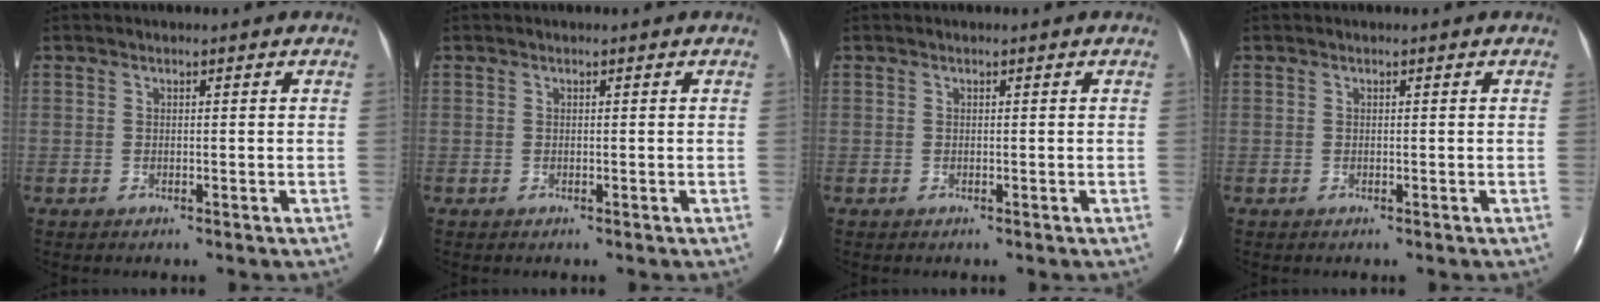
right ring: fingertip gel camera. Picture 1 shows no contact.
{"total": 0.0}
{"total": 0.0}
{"total": 0.0}